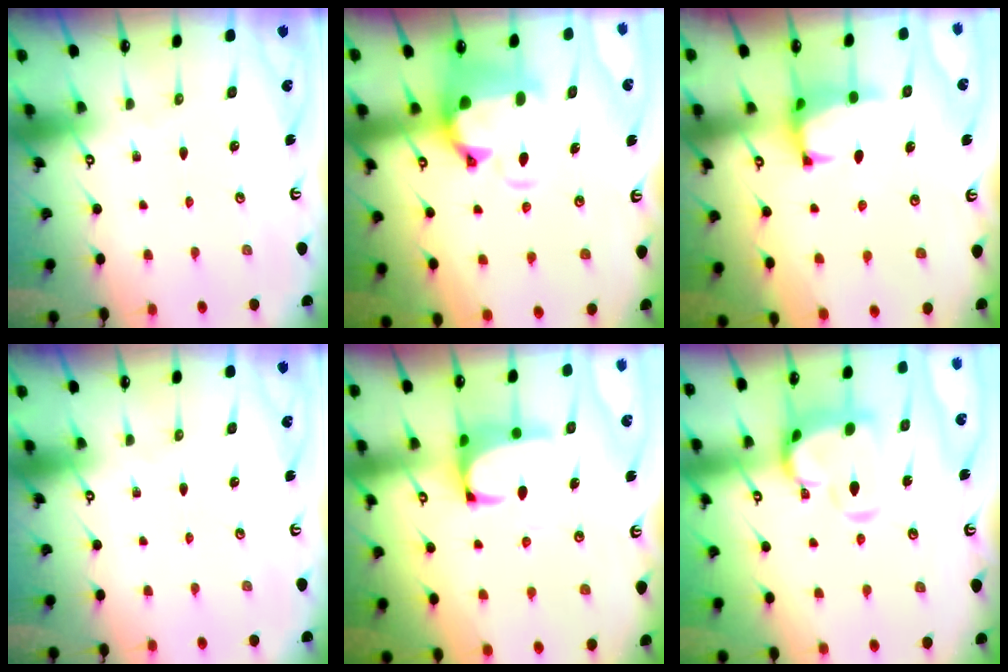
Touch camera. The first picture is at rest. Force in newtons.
{"total": 3.2, "press": 2.8, "slide": 1.5}
{"total": 1.5, "press": 1.3, "slide": 0.6}
{"total": 0.0}
{"total": 1.9, "press": 1.7, "slide": 0.8}
{"total": 6.9, "press": 6.7, "slide": 1.6}